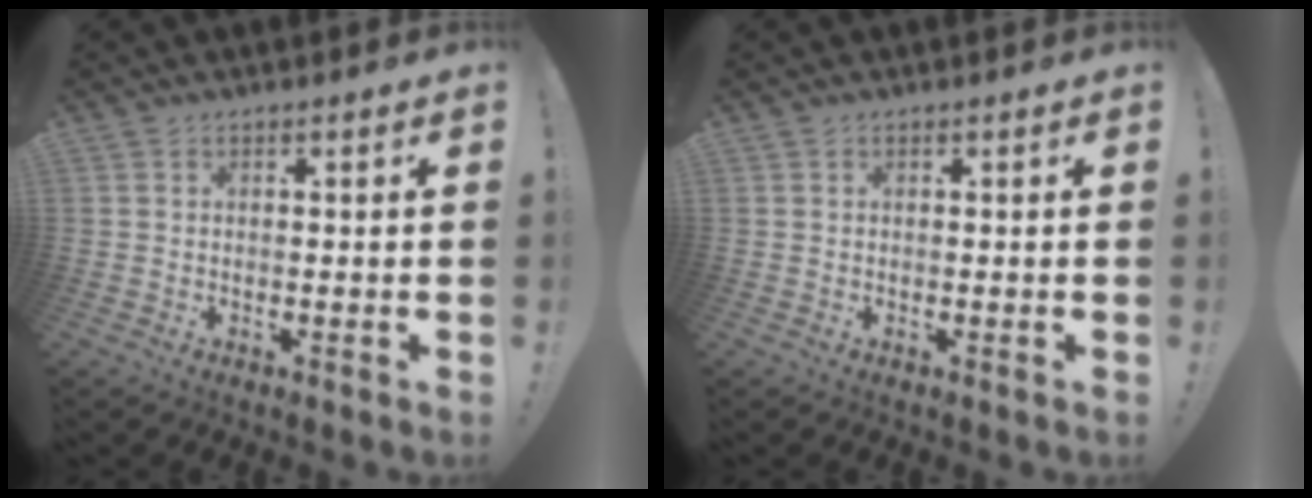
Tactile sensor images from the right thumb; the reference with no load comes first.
{"total": 0.0}